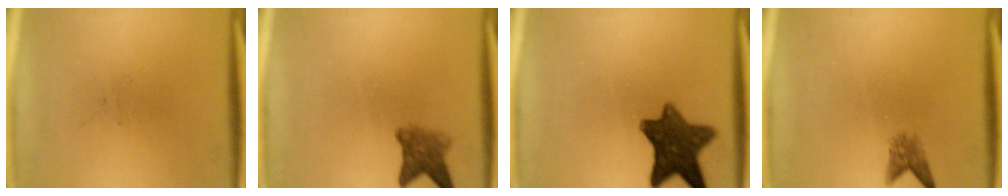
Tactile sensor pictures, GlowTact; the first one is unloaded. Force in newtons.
{"total": 3.8}
{"total": 10.1}
{"total": 2.0}